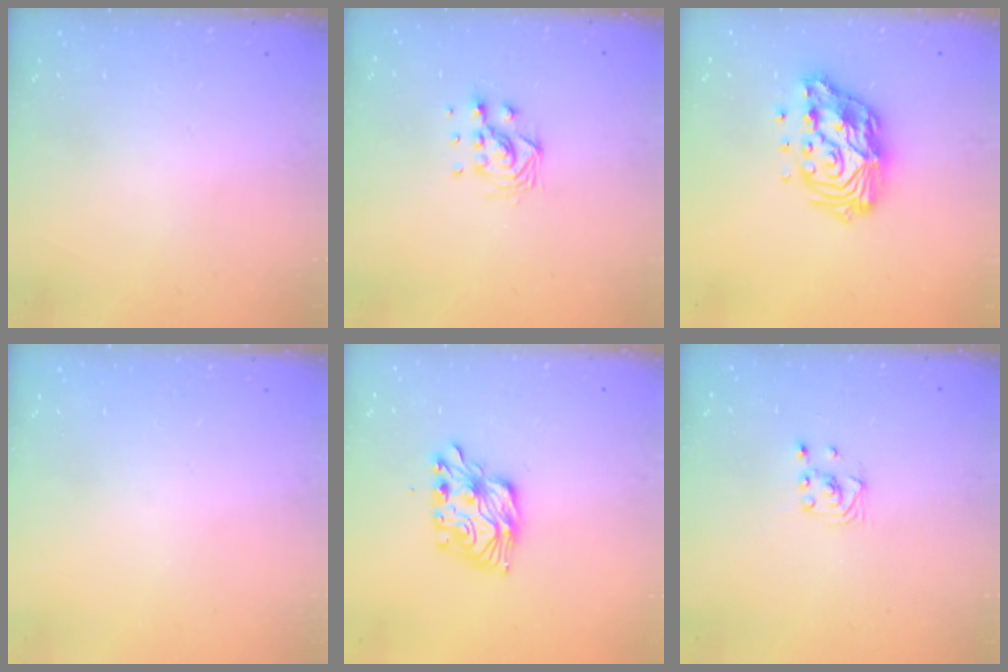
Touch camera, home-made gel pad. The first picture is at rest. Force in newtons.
{"total": 7.9, "press": 7.9, "slide": 0.5}
{"total": 14.9, "press": 14.8, "slide": 1.5}
{"total": 0.0}
{"total": 11.8, "press": 11.8, "slide": 0.4}
{"total": 2.0, "press": 2.0, "slide": 0.1}